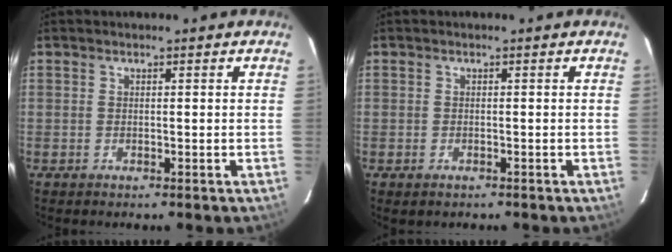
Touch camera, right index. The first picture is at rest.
{"total": 1.2, "force": [-0.8, 0.9, 0.3], "torque": [-0.006, -0.004, -0.011]}